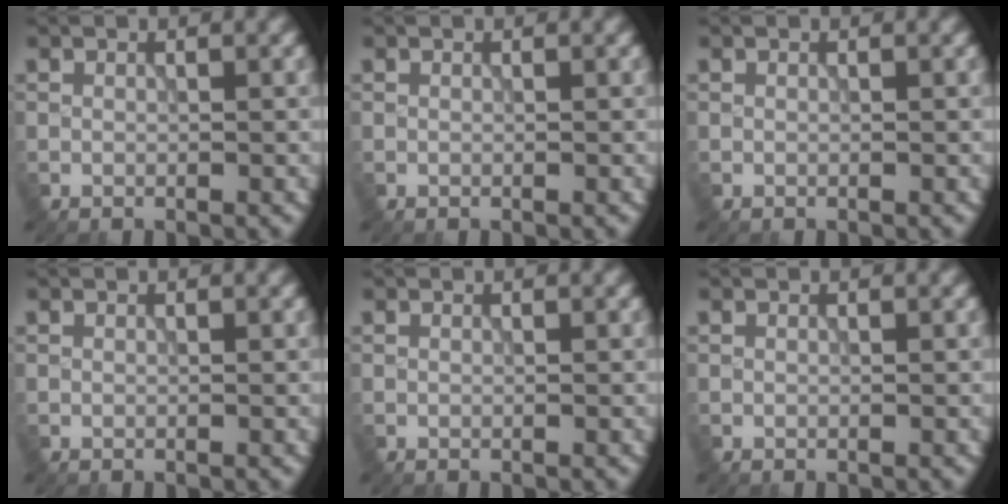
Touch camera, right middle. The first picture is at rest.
{"total": 0.0}
{"total": 0.0}
{"total": 0.0}
{"total": 0.0}
{"total": 0.0}